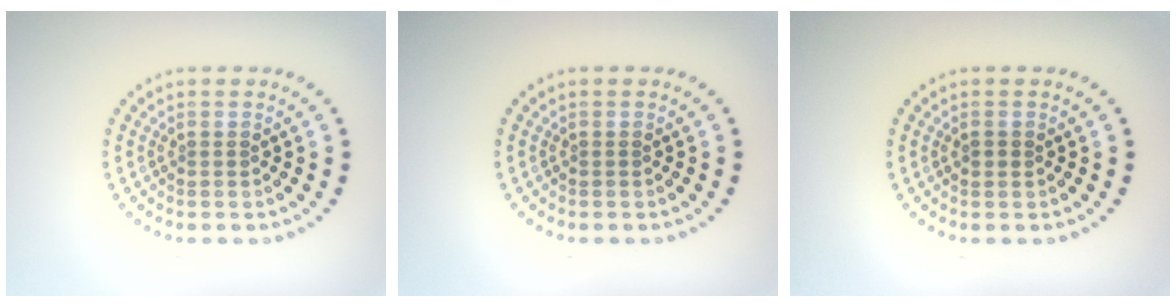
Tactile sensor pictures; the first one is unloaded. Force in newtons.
{"total": 0.0}
{"total": 0.8, "press": 0.8, "slide": 0.3}